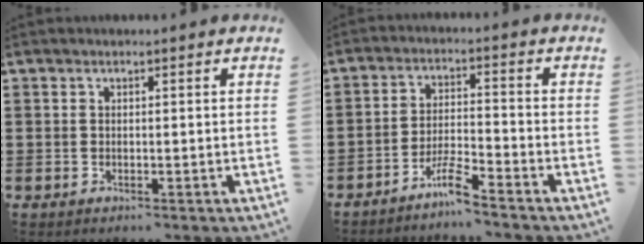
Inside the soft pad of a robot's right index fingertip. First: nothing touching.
{"total": 5.2, "force": [-4.4, 0.3, 2.8], "torque": [-0.064, -0.002, -0.088]}